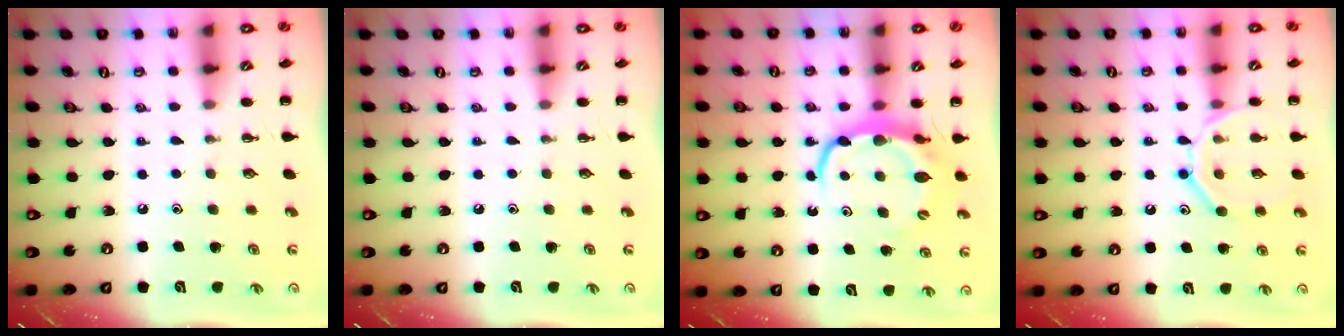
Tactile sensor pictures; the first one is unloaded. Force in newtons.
{"total": 0.0}
{"total": 7.4, "press": 7.3, "slide": 1.0}
{"total": 12.6, "press": 12.6, "slide": 1.2}